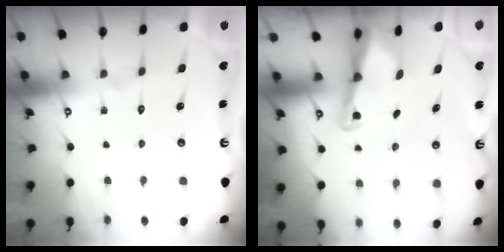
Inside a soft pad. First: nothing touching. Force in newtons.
{"total": 2.9, "press": 2.9, "slide": 0.3}